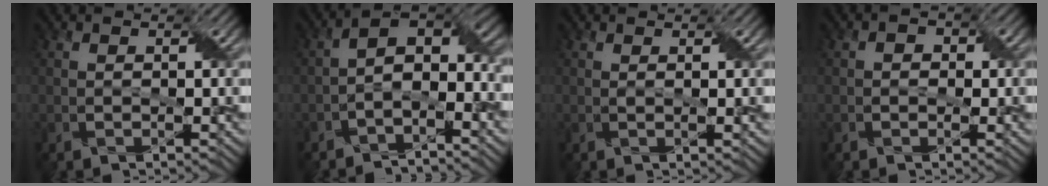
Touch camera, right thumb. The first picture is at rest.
{"total": 6.8, "force": [-2.8, 3.0, 5.4], "torque": [-0.083, 0.004, -0.058]}
{"total": 0.9, "force": [0.4, 0.0, 0.8], "torque": [-0.019, 0.003, 0.005]}
{"total": 1.5, "force": [-0.2, 1.3, 0.8], "torque": [-0.015, -0.002, -0.006]}